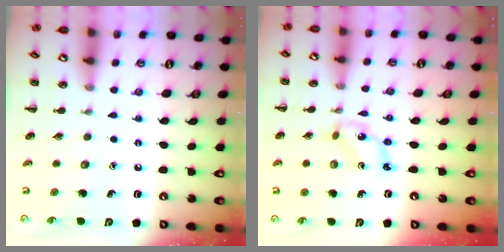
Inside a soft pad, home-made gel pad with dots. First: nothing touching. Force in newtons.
{"total": 3.3, "press": 3.2, "slide": 0.8}